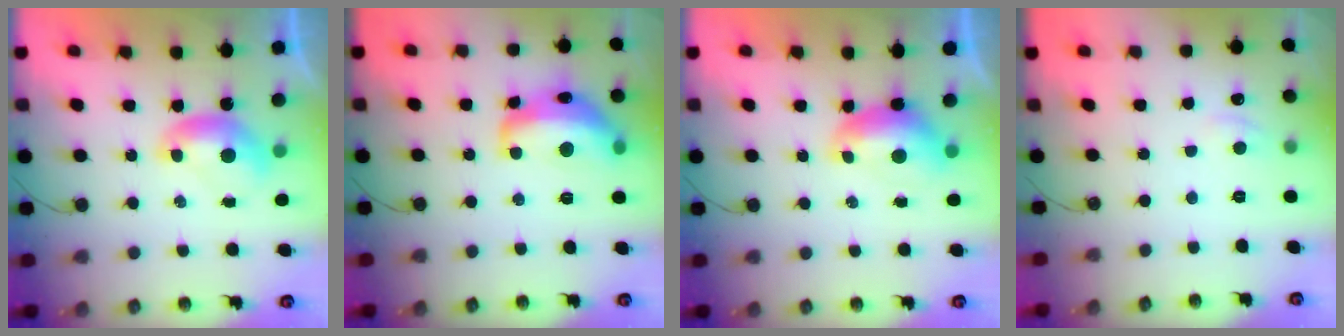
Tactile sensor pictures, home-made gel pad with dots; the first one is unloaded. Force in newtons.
{"total": 10.1, "press": 10.1, "slide": 0.9}
{"total": 0.8, "press": 0.7, "slide": 0.4}
{"total": 2.2, "press": 2.2, "slide": 0.5}